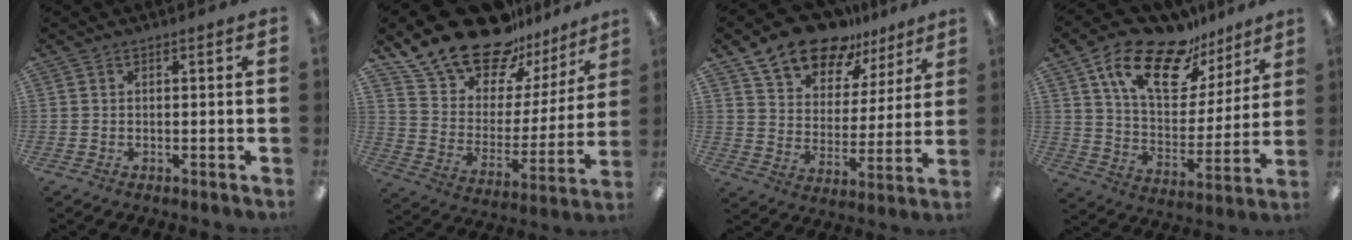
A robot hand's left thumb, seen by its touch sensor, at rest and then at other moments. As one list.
[{"total": 21.2, "force": [17.7, 9.2, 6.9], "torque": [-0.131, -0.135, 0.322]}, {"total": 15.6, "force": [11.8, 8.5, 5.7], "torque": [-0.102, -0.081, 0.213]}, {"total": 19.3, "force": [13.4, 8.8, 10.7], "torque": [-0.187, -0.082, 0.233]}]